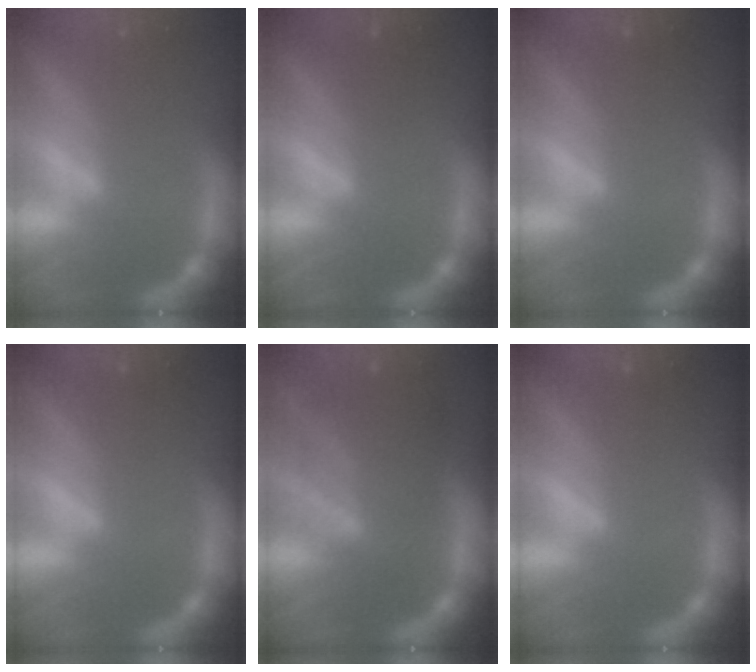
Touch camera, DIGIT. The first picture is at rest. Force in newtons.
{"total": 1.0}
{"total": 0.0}
{"total": 0.0}
{"total": 6.5}
{"total": 0.0}